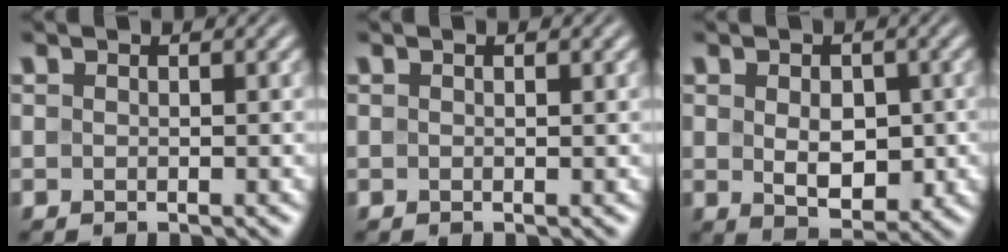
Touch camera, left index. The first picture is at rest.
{"total": 0.5, "force": [0.3, 0.0, 0.4], "torque": [-0.009, 0.002, 0.004]}
{"total": 4.1, "force": [-0.2, 2.5, 3.3], "torque": [-0.049, -0.008, 0.002]}